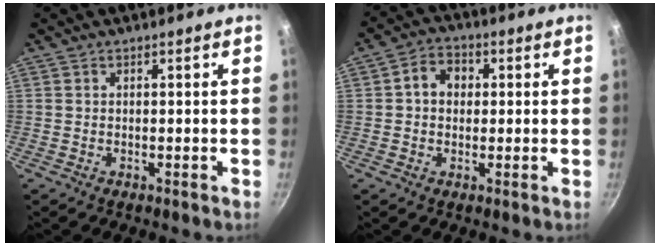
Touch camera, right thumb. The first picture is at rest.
{"total": 5.7, "force": [0.8, 4.7, 3.2], "torque": [-0.027, 0.011, 0.003]}